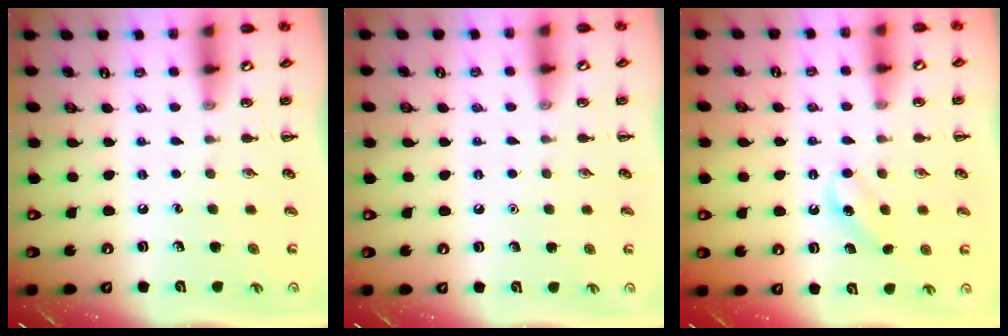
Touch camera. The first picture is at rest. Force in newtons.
{"total": 1.5, "press": 1.5, "slide": 0.1}
{"total": 7.1, "press": 6.9, "slide": 1.6}